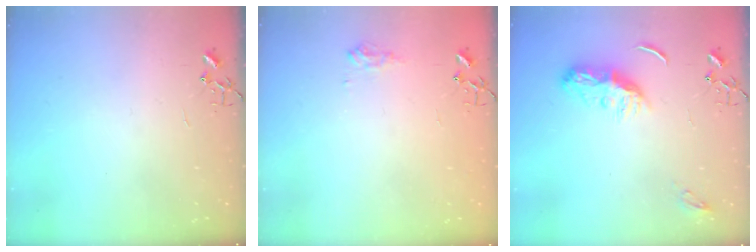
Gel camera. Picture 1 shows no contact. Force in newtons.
{"total": 7.5, "press": 7.5, "slide": 0.3}
{"total": 8.6, "press": 8.6, "slide": 0.4}